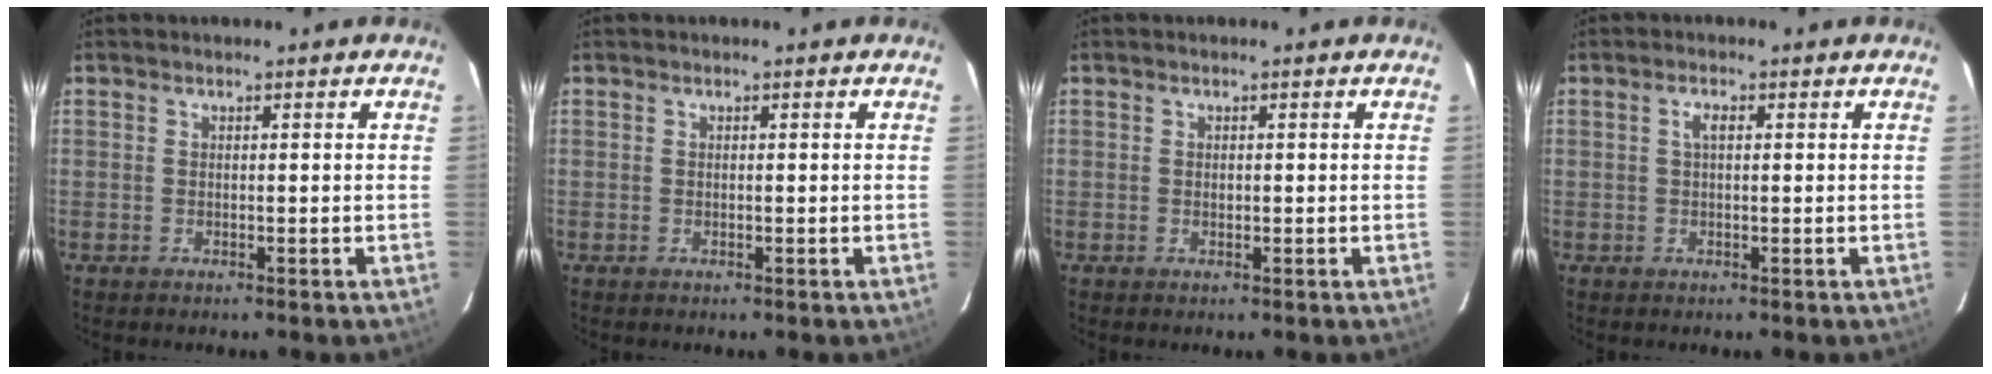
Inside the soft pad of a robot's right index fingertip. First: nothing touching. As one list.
[{"total": 0.0}, {"total": 0.7, "force": [0.1, 0.5, 0.4], "torque": [-0.007, 0.002, 0.002]}, {"total": 1.9, "force": [0.5, 0.7, 1.6], "torque": [-0.033, 0.006, 0.007]}]